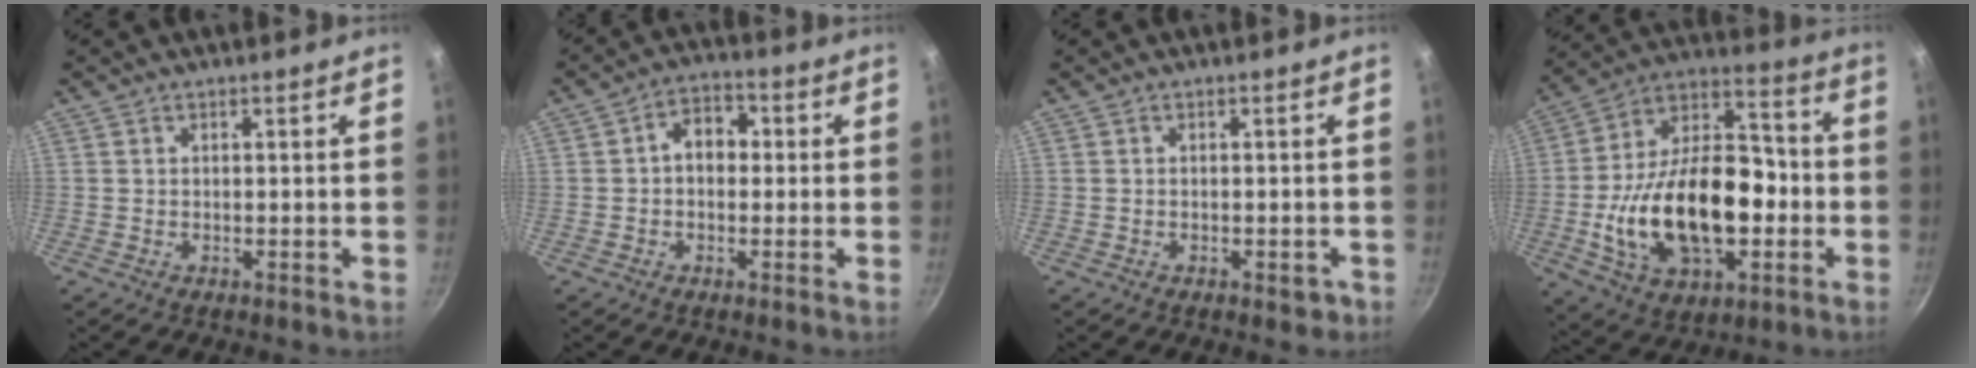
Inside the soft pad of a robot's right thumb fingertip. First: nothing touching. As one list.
[{"total": 6.1, "force": [0.2, 4.5, 4.1], "torque": [-0.031, 0.018, -0.007]}, {"total": 2.2, "force": [-1.1, 1.1, 1.5], "torque": [-0.013, 0.007, -0.009]}, {"total": 26.4, "force": [-5.0, 15.7, 20.5], "torque": [-0.336, 0.047, -0.077]}]